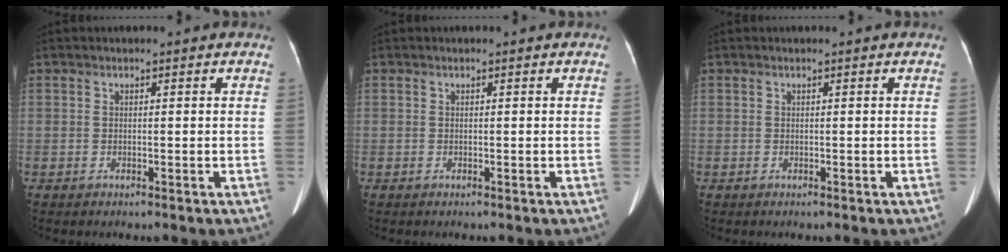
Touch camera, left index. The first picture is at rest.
{"total": 0.0}
{"total": 0.0}